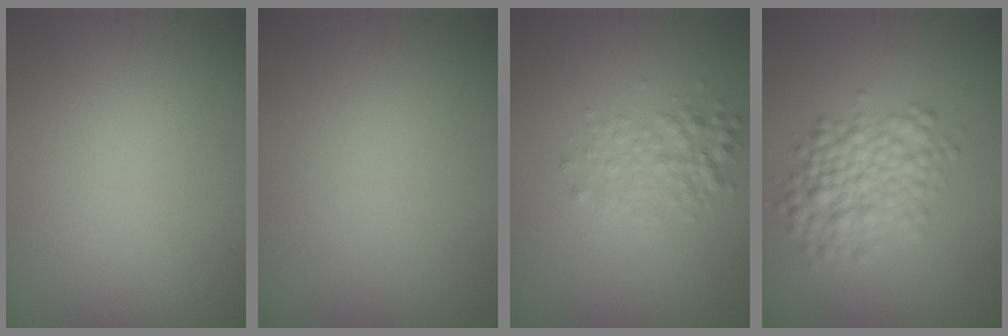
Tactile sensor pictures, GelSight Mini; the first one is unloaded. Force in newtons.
{"total": 0.0}
{"total": 2.5, "press": 2.5, "slide": 0.0}
{"total": 4.6, "press": 4.6, "slide": 0.1}